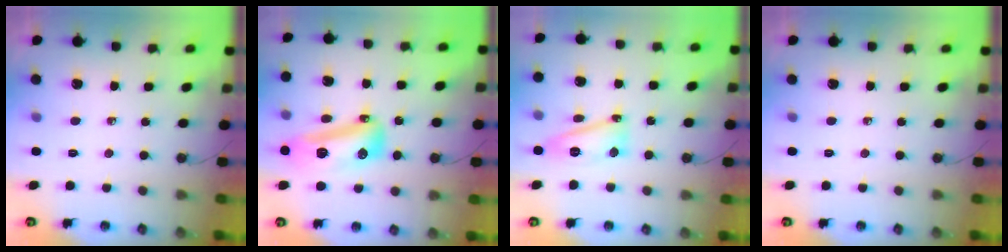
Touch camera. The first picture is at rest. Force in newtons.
{"total": 21.5, "press": 17.7, "slide": 12.2}
{"total": 12.6, "press": 12.5, "slide": 1.5}
{"total": 0.0}